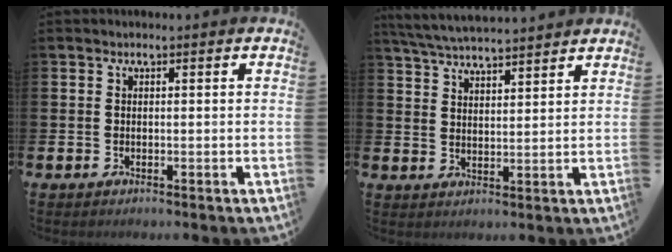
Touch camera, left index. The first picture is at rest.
{"total": 5.4, "force": [5.3, 0.2, 0.9], "torque": [-0.042, -0.025, 0.097]}